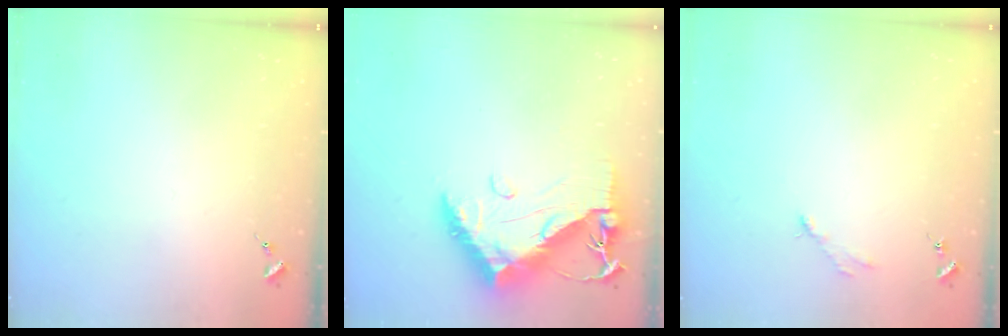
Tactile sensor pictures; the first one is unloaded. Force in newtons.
{"total": 19.1, "press": 19.0, "slide": 1.6}
{"total": 2.8, "press": 2.8, "slide": 0.4}